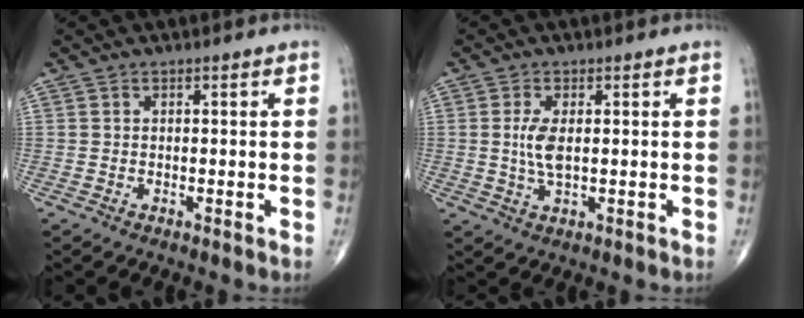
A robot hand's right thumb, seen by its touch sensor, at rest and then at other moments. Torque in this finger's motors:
{"motor_torque": [0.68, 0.14, 0.36, -0.49, 0.22]}